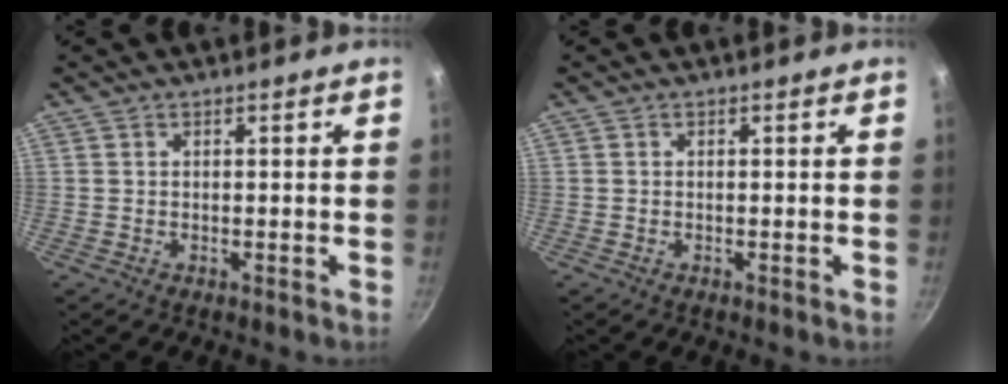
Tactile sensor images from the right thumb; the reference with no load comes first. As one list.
[{"total": 0.0}]